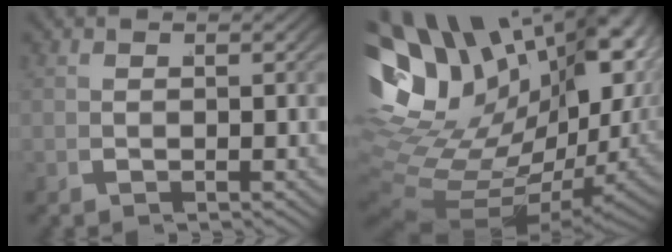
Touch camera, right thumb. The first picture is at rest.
{"total": 19.5, "force": [0.2, 12.8, 14.6], "torque": [-0.300, -0.040, 0.025]}